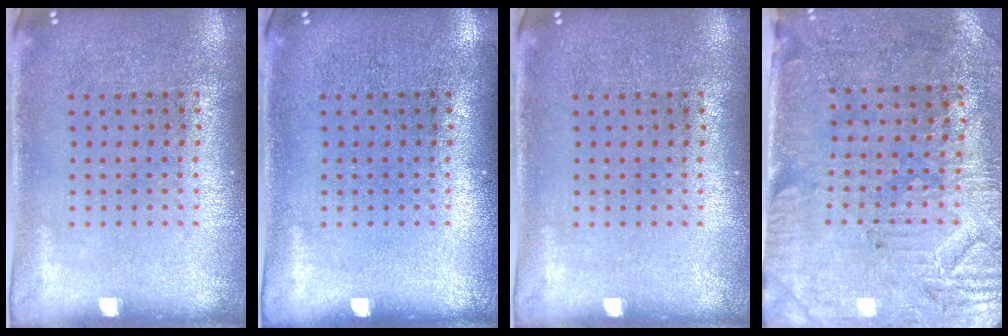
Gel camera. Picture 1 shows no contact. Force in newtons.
{"total": 0.0}
{"total": 0.0}
{"total": 3.1, "press": 2.7, "slide": 1.5}